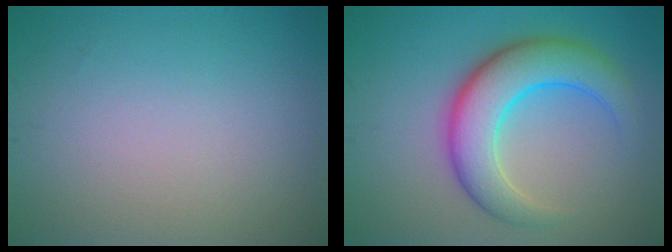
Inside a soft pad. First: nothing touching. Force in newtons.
{"total": 7.2, "press": 7.2, "slide": 0.3}